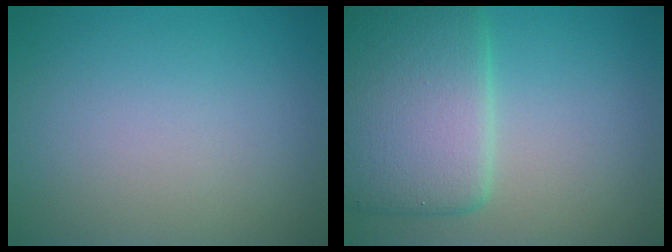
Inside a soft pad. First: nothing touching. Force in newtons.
{"total": 8.1, "press": 8.1, "slide": 0.2}